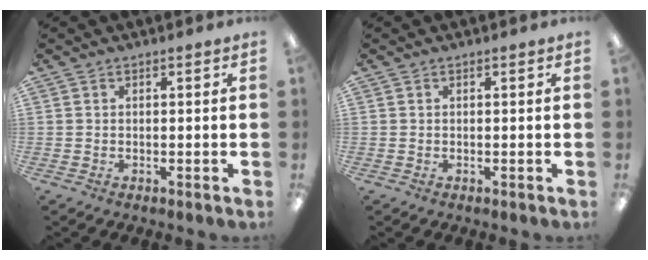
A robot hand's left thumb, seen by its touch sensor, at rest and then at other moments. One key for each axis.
{"total": 0.0}